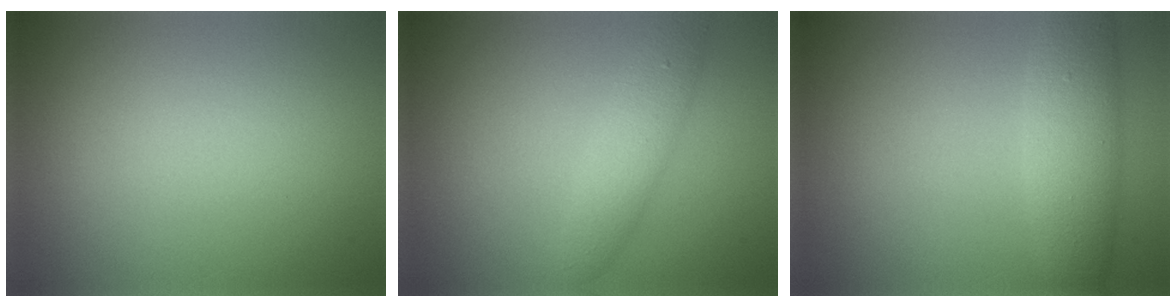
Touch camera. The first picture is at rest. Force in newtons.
{"total": 2.8, "press": 2.8, "slide": 0.1}
{"total": 4.5, "press": 4.4, "slide": 0.2}